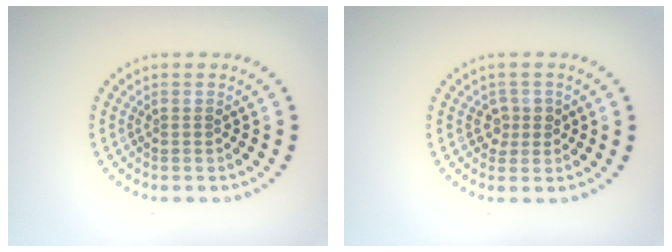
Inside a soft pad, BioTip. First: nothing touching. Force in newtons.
{"total": 1.6, "press": 1.4, "slide": 0.7}